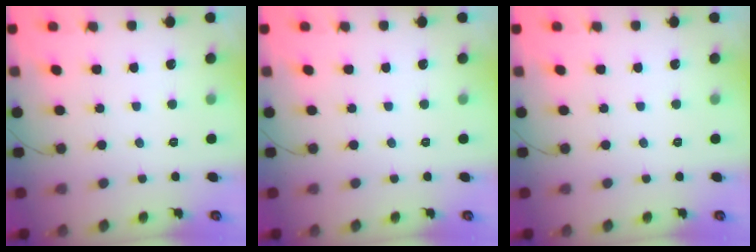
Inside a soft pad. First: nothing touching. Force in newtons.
{"total": 0.0}
{"total": 0.0}